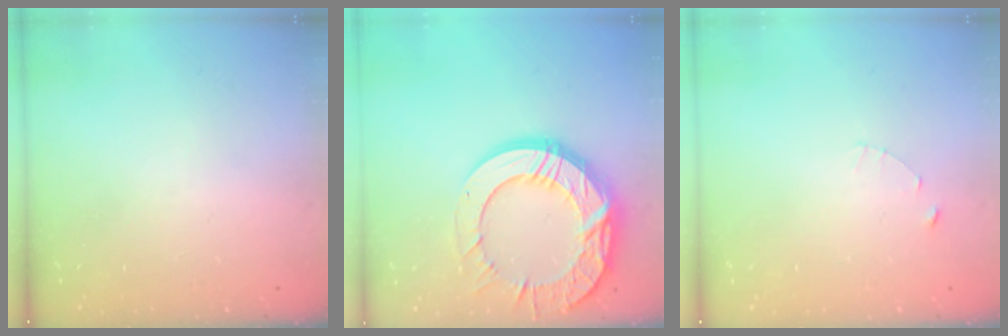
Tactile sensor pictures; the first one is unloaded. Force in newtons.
{"total": 22.7, "press": 22.7, "slide": 1.8}
{"total": 1.0, "press": 1.0, "slide": 0.2}